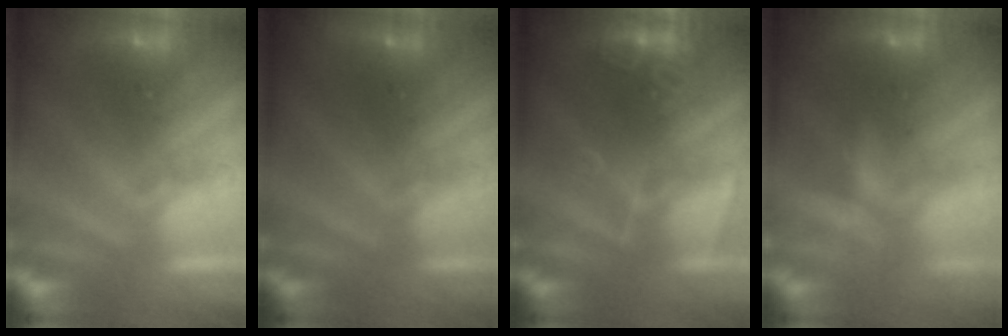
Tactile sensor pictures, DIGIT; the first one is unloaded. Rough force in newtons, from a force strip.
{"total": 1.6}
{"total": 2.7}
{"total": 4.8}